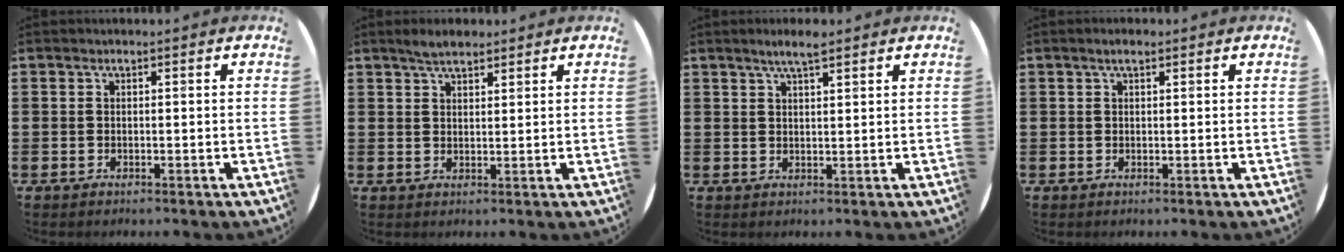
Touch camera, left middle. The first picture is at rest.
{"total": 3.0, "force": [2.6, 0.9, 1.2], "torque": [-0.018, 0.003, 0.045]}
{"total": 3.4, "force": [2.6, 0.5, 2.1], "torque": [-0.036, 0.002, 0.044]}
{"total": 1.3, "force": [0.9, 0.5, 0.9], "torque": [-0.010, 0.002, 0.012]}